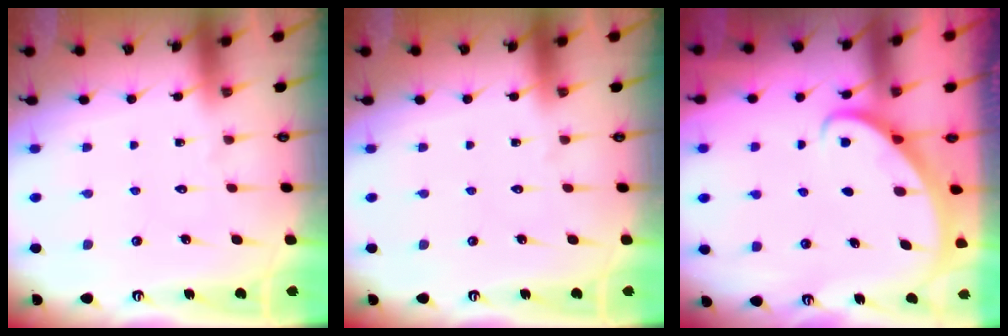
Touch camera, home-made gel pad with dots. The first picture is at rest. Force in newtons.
{"total": 0.0}
{"total": 2.7, "press": 2.7, "slide": 0.2}